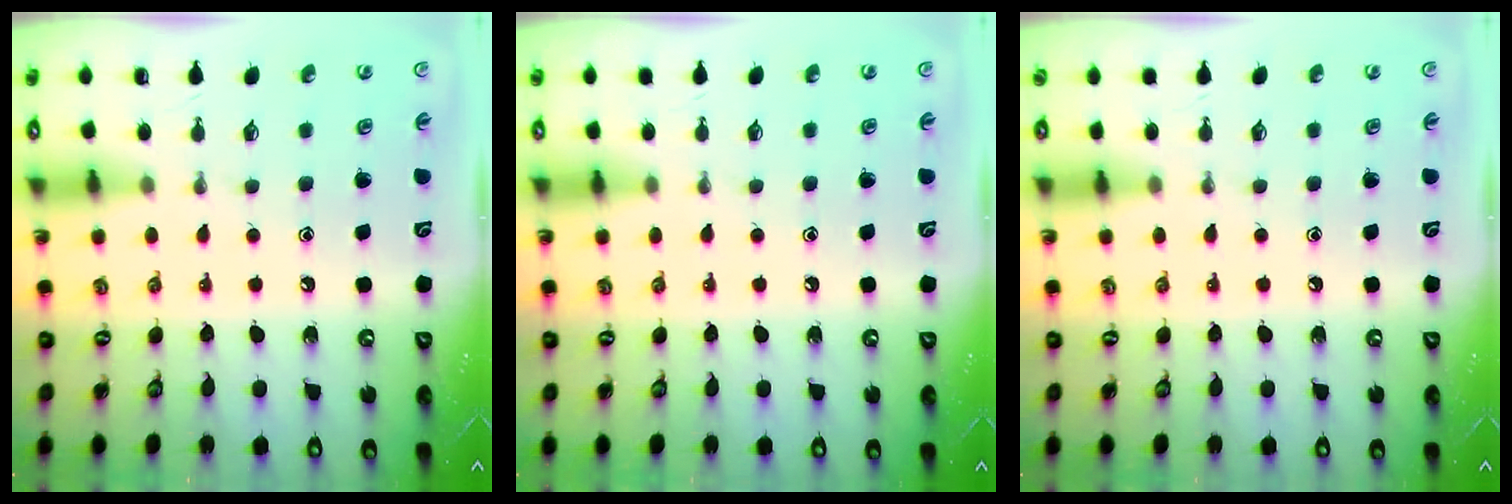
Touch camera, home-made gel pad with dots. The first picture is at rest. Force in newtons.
{"total": 2.2, "press": 2.2, "slide": 0.3}
{"total": 2.7, "press": 2.7, "slide": 0.5}